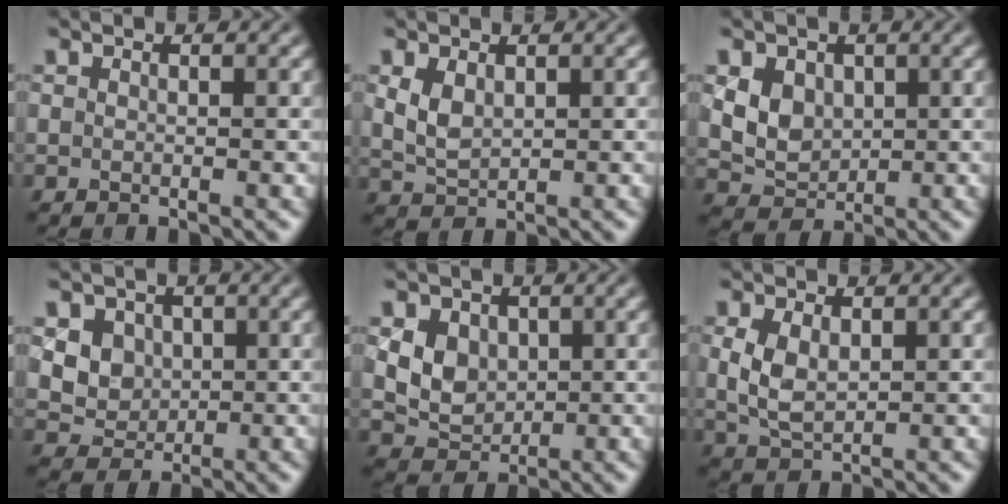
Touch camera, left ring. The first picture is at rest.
{"total": 2.5, "force": [0.8, 1.6, 1.7], "torque": [-0.043, -0.002, 0.024]}
{"total": 4.0, "force": [1.0, 3.2, 2.1], "torque": [-0.052, -0.005, 0.028]}
{"total": 4.6, "force": [1.6, 3.8, 1.9], "torque": [-0.049, 0.000, 0.040]}
{"total": 4.4, "force": [1.1, 3.6, 2.3], "torque": [-0.053, -0.002, 0.025]}
{"total": 3.4, "force": [0.6, 2.1, 2.6], "torque": [-0.063, -0.001, 0.017]}